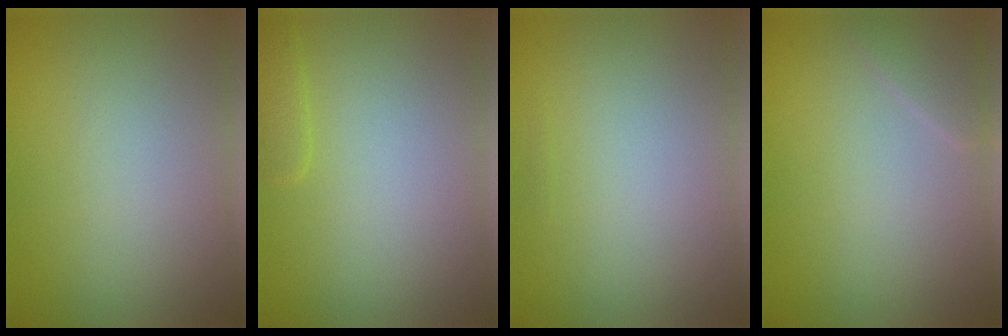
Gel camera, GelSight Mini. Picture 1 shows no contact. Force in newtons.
{"total": 1.0, "press": 1.0, "slide": 0.1}
{"total": 0.0}
{"total": 1.4, "press": 1.4, "slide": 0.2}